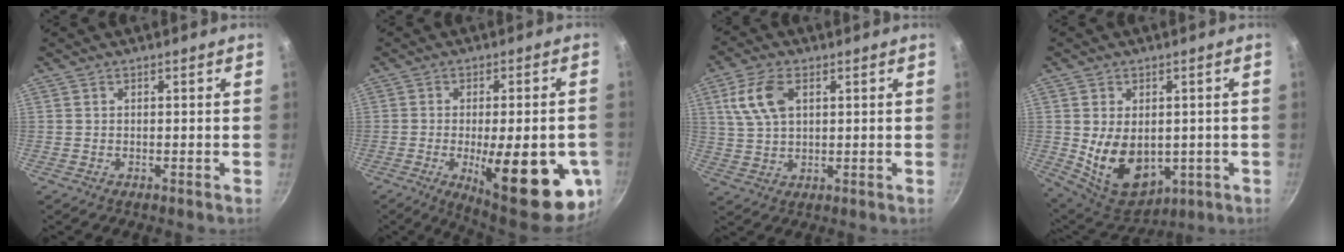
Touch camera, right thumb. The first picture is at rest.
{"total": 22.3, "force": [-6.3, 7.0, 20.2], "torque": [-0.240, -0.007, -0.074]}
{"total": 8.6, "force": [2.9, 5.0, 6.4], "torque": [-0.125, 0.002, 0.056]}
{"total": 13.1, "force": [-0.6, 9.0, 9.4], "torque": [-0.131, -0.019, 0.021]}